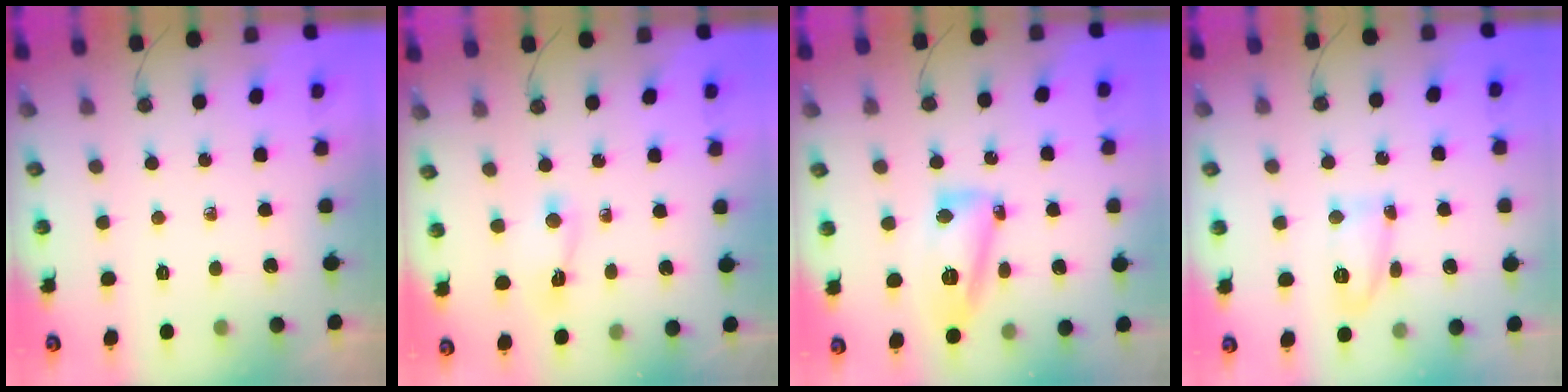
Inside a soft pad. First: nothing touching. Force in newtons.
{"total": 2.1, "press": 2.1, "slide": 0.3}
{"total": 14.1, "press": 14.0, "slide": 1.4}
{"total": 22.7, "press": 10.7, "slide": 20.0}